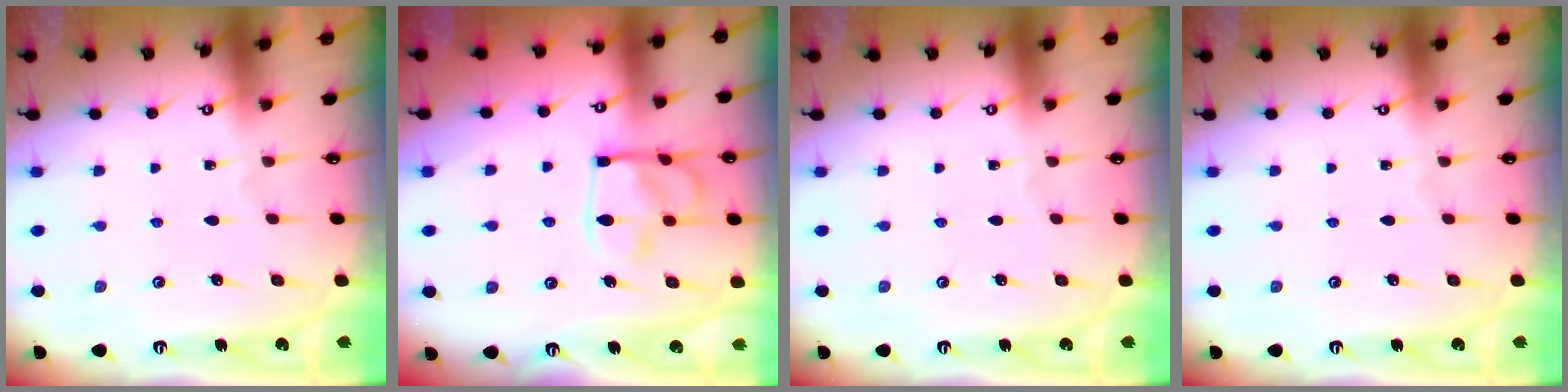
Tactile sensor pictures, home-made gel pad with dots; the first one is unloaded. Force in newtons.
{"total": 14.7, "press": 14.6, "slide": 1.5}
{"total": 0.0}
{"total": 0.0}